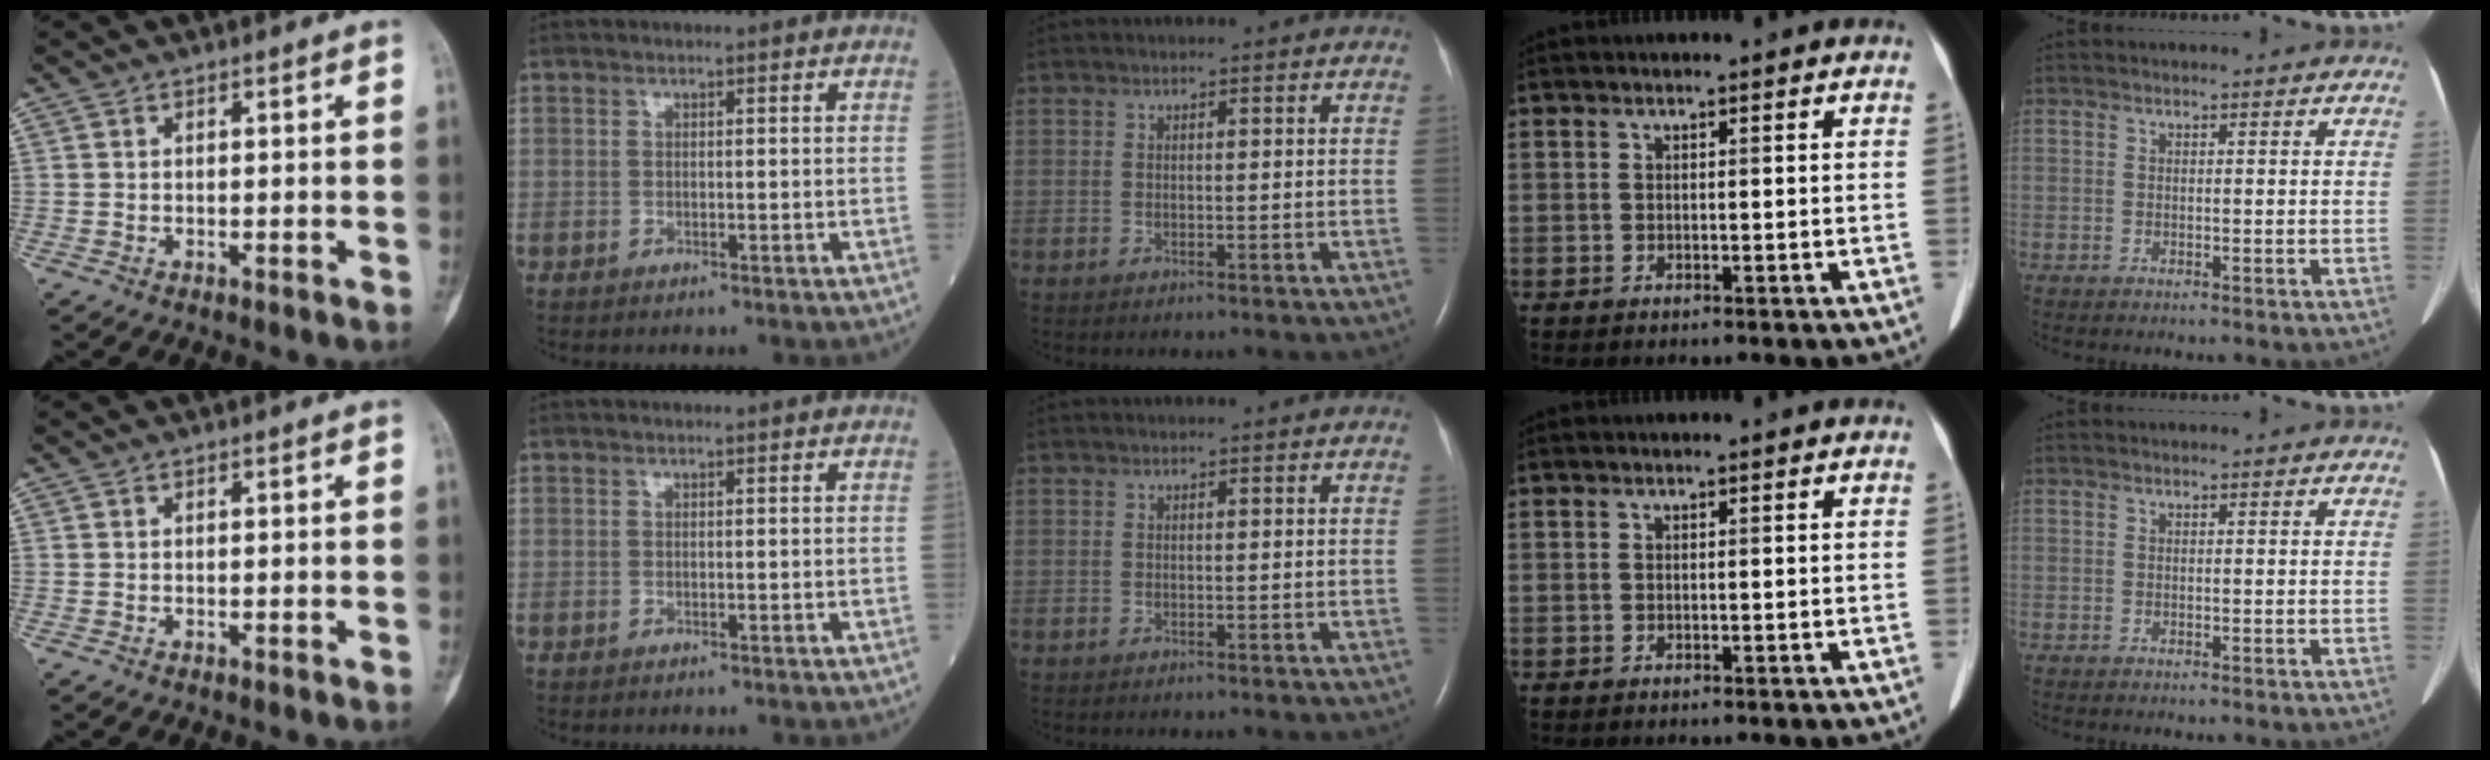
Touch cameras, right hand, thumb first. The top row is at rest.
{}